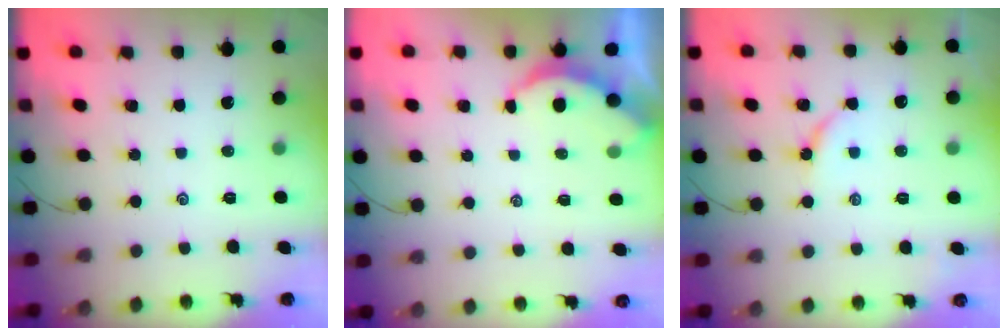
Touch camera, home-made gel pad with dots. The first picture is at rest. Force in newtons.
{"total": 2.1, "press": 2.0, "slide": 0.4}
{"total": 4.2, "press": 4.1, "slide": 0.6}